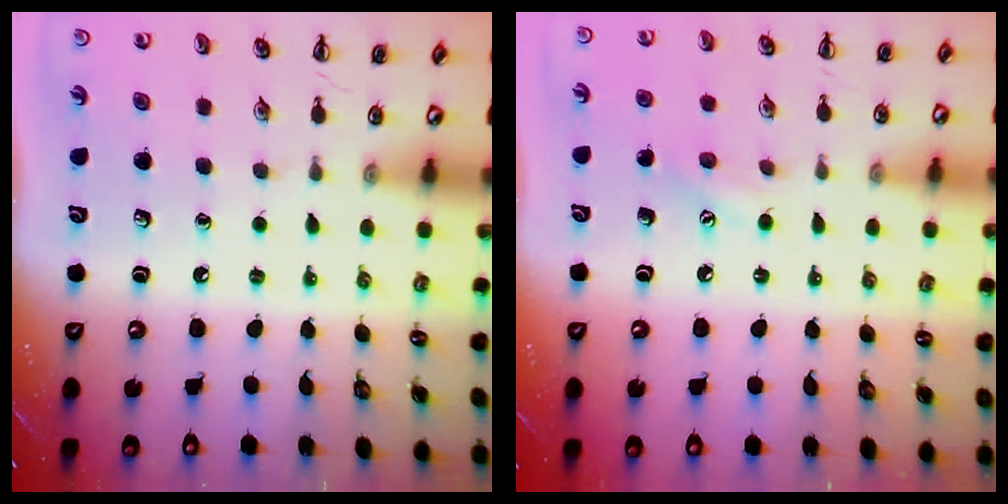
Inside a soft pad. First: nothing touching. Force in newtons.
{"total": 6.7, "press": 6.6, "slide": 1.5}